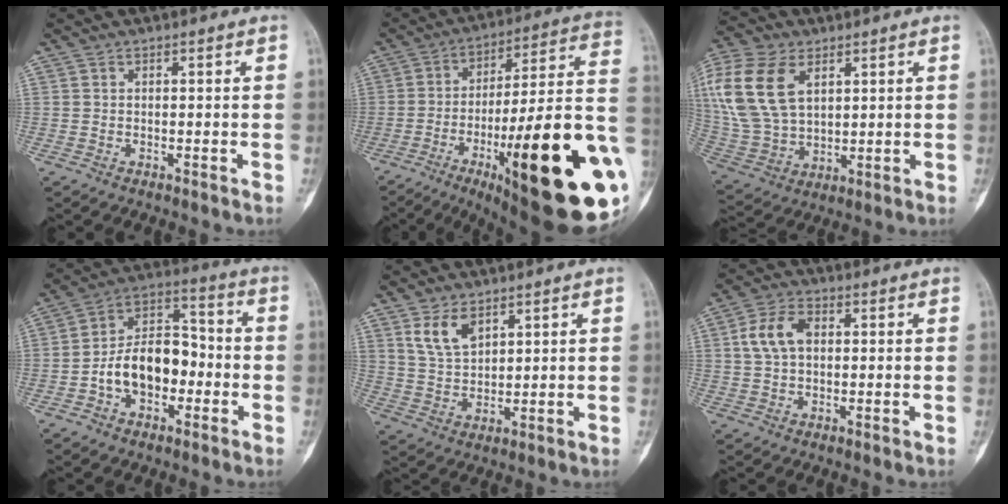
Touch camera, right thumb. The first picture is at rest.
{"total": 34.4, "force": [-9.6, 7.7, 32.1], "torque": [-0.394, 0.020, -0.141]}
{"total": 19.0, "force": [6.4, 12.2, 13.1], "torque": [-0.286, -0.011, 0.129]}
{"total": 13.4, "force": [-3.3, 8.8, 9.6], "torque": [-0.137, 0.052, -0.063]}
{"total": 6.5, "force": [3.7, 3.6, 3.9], "torque": [-0.065, -0.021, 0.082]}
{"total": 7.1, "force": [1.3, 4.7, 5.2], "torque": [-0.103, 0.016, 0.021]}